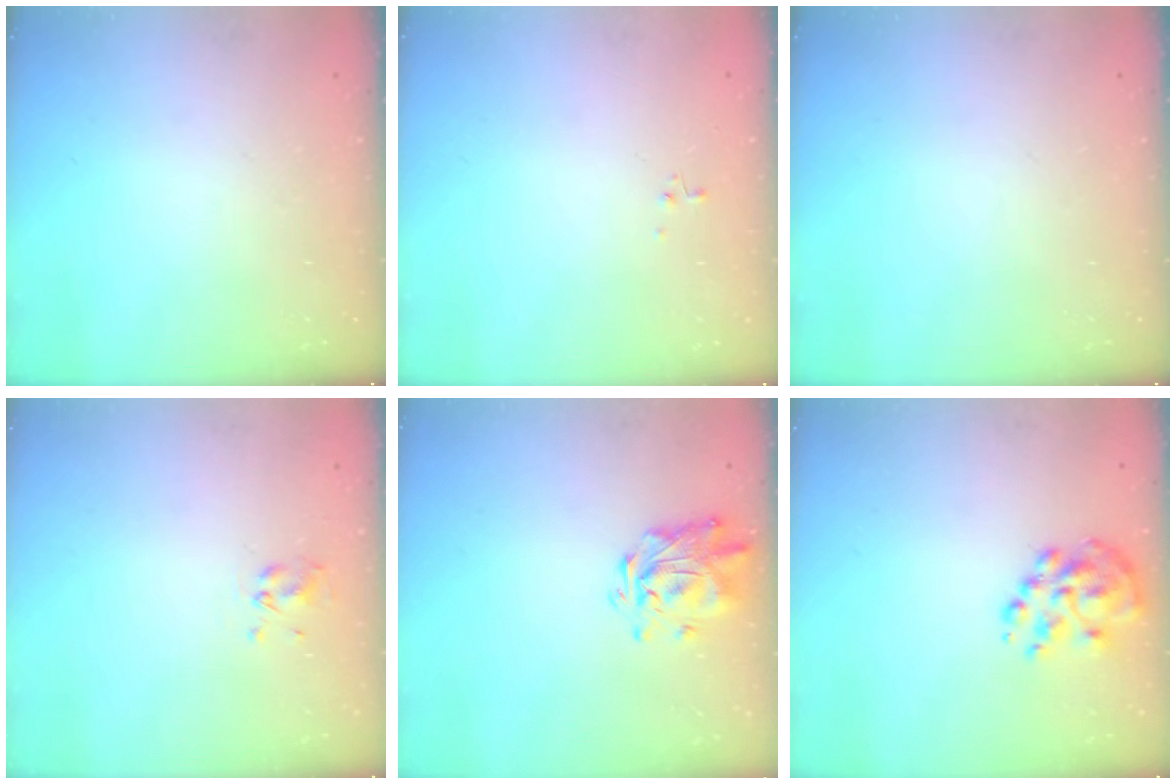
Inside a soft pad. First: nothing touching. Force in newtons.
{"total": 0.9, "press": 0.8, "slide": 0.3}
{"total": 0.0}
{"total": 3.6, "press": 3.5, "slide": 0.7}
{"total": 1.9, "press": 1.8, "slide": 0.6}
{"total": 9.2, "press": 8.7, "slide": 3.0}